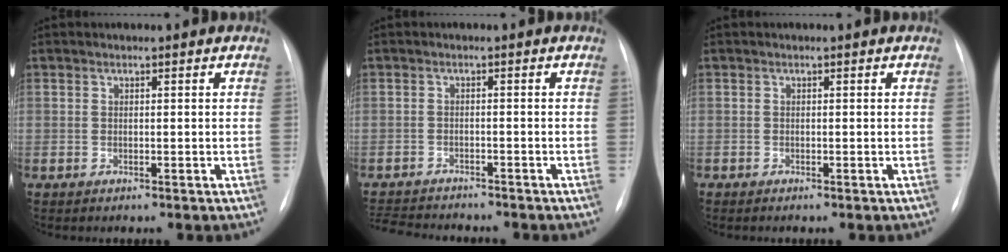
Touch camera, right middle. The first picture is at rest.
{"total": 8.6, "force": [-8.1, 1.4, 2.6], "torque": [-0.042, -0.004, -0.121]}
{"total": 0.0}